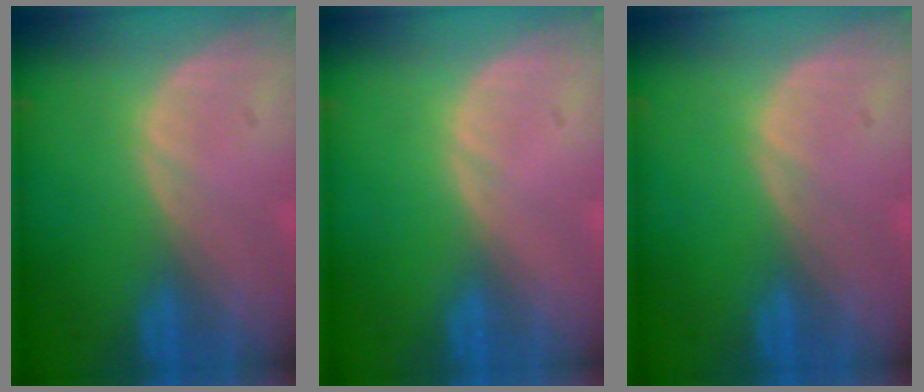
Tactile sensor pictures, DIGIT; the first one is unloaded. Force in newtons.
{"total": 0.0}
{"total": 0.0}